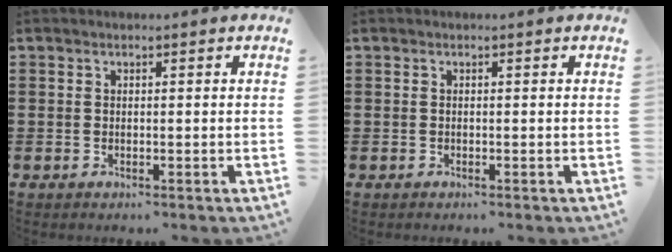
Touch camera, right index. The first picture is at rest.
{"total": 0.0}